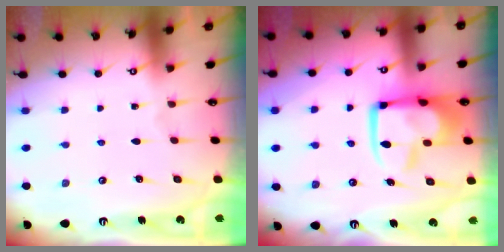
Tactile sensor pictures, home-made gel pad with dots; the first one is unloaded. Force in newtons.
{"total": 12.3, "press": 12.2, "slide": 1.5}